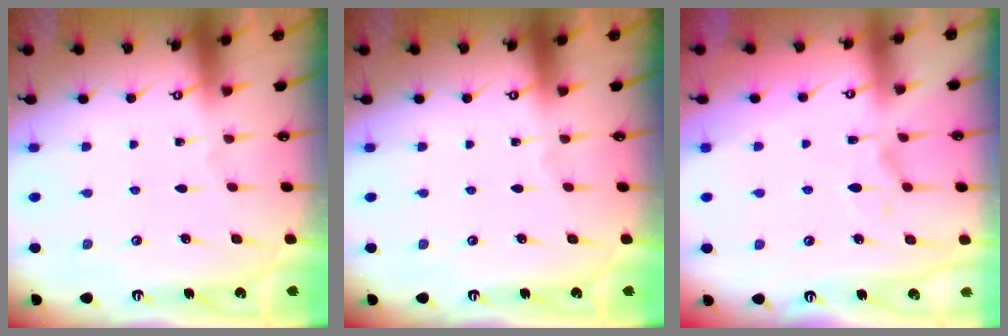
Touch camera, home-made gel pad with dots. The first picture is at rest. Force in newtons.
{"total": 0.0}
{"total": 0.7, "press": 0.3, "slide": 0.7}